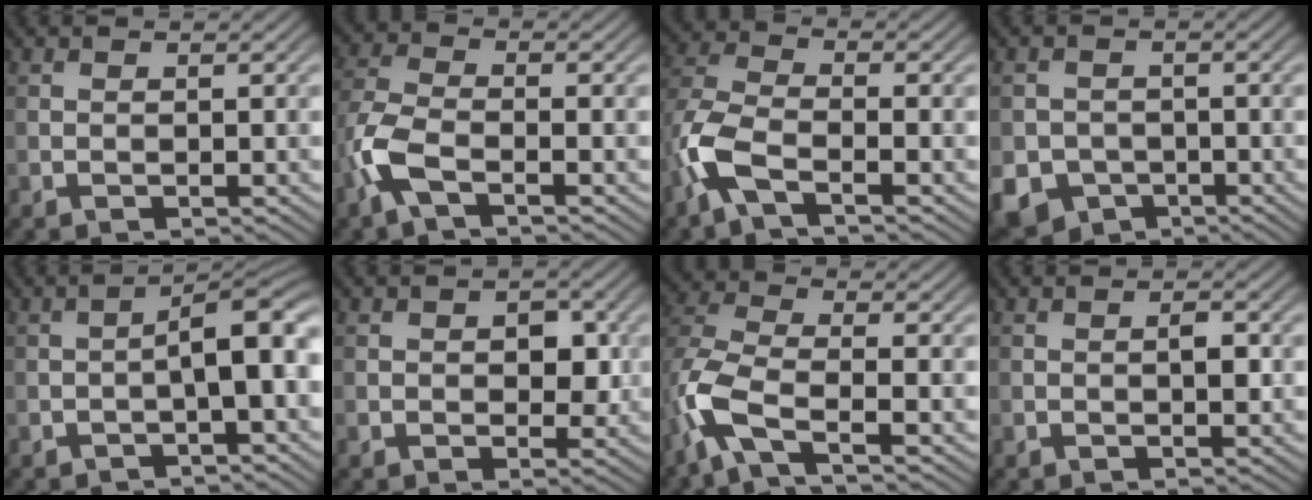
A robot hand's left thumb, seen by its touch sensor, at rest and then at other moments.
{"total": 5.8, "force": [-2.9, 2.2, 4.6], "torque": [-0.118, -0.005, -0.077]}
{"total": 6.7, "force": [-3.3, 2.6, 5.3], "torque": [-0.133, -0.002, -0.090]}
{"total": 7.3, "force": [-3.3, 6.0, 2.3], "torque": [-0.049, -0.027, -0.068]}
{"total": 5.8, "force": [-1.2, 1.6, 5.4], "torque": [-0.081, 0.021, -0.022]}
{"total": 3.3, "force": [0.2, 2.2, 2.4], "torque": [-0.037, -0.005, 0.000]}
{"total": 7.1, "force": [-3.3, 2.5, 5.7], "torque": [-0.142, -0.001, -0.090]}
{"total": 1.5, "force": [0.0, 0.6, 1.4], "torque": [-0.018, 0.002, -0.003]}